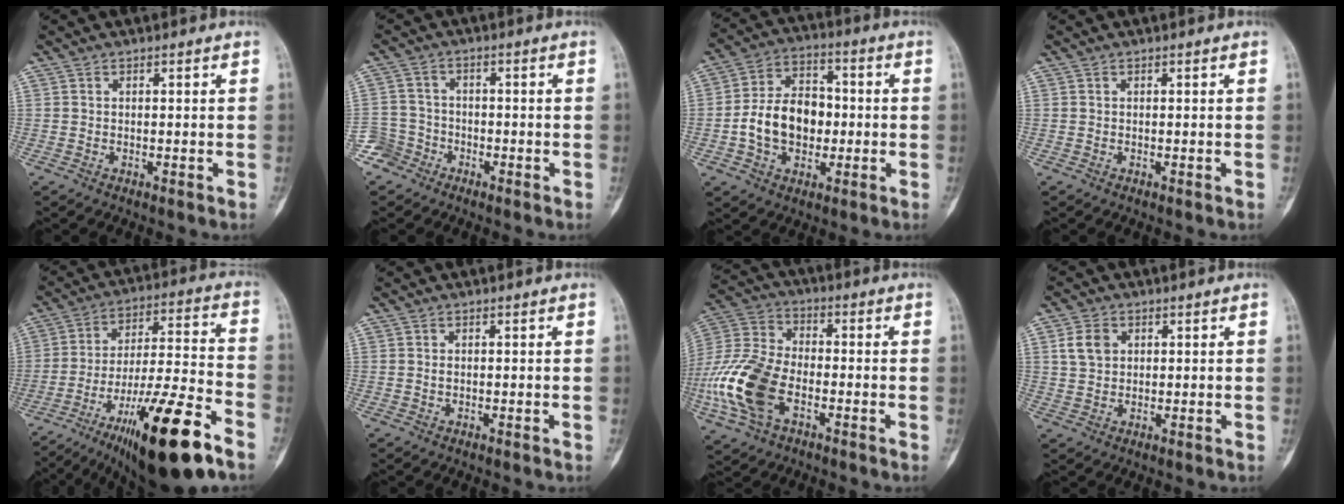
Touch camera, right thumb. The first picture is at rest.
{"total": 5.2, "force": [-3.4, 4.0, -0.1], "torque": [0.028, 0.025, -0.073]}
{"total": 13.1, "force": [-1.6, 9.4, 9.0], "torque": [-0.136, 0.030, -0.031]}
{"total": 0.0}
{"total": 23.2, "force": [-13.6, 4.3, 18.2], "torque": [-0.292, 0.055, -0.221]}
{"total": 0.6, "force": [0.1, 0.4, 0.4], "torque": [-0.003, 0.001, 0.002]}
{"total": 16.8, "force": [-5.2, 9.9, 12.6], "torque": [-0.278, 0.019, -0.104]}
{"total": 4.8, "force": [1.6, 3.7, 2.7], "torque": [-0.038, 0.001, 0.032]}